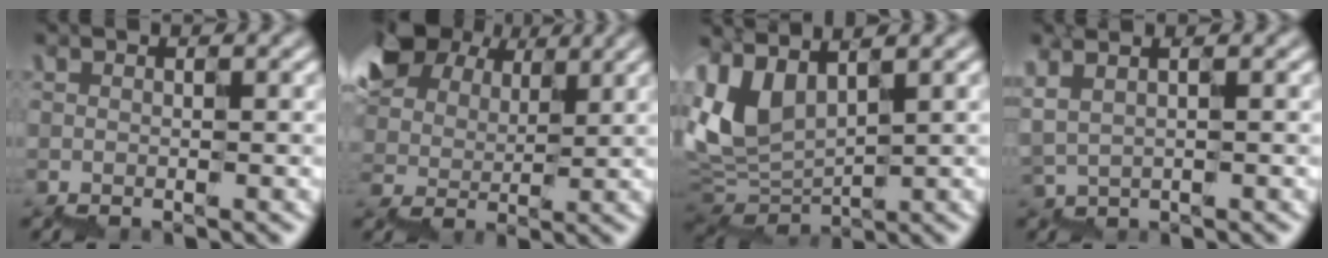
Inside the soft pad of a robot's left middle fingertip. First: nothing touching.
{"total": 11.8, "force": [7.0, 7.7, 5.5], "torque": [-0.143, 0.050, 0.122]}
{"total": 5.0, "force": [3.3, 2.6, 2.8], "torque": [-0.076, 0.005, 0.073]}
{"total": 2.9, "force": [2.3, 0.8, 1.6], "torque": [-0.026, 0.015, 0.045]}